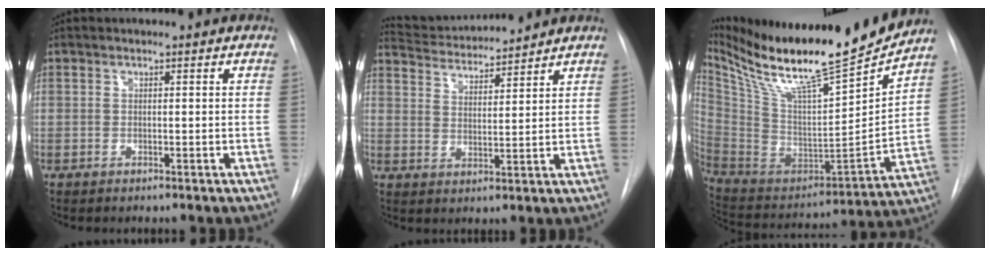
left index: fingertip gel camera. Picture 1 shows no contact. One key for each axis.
{"total": 8.8, "fx": 8.5, "fy": 0.1, "fz": 2.0, "tx": -0.046, "ty": 0.012, "tz": 0.149}
{"total": 23.5, "fx": 20.1, "fy": 1.0, "fz": 12.0, "tx": -0.226, "ty": -0.057, "tz": 0.336}